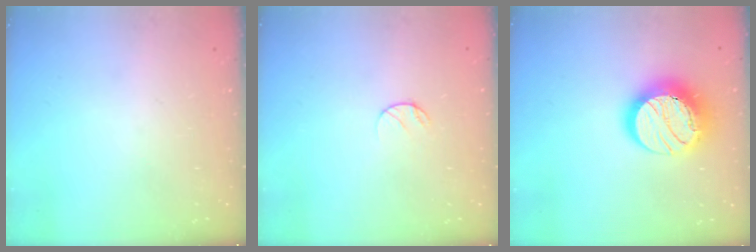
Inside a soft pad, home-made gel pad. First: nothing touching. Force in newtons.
{"total": 5.1, "press": 5.1, "slide": 0.4}
{"total": 16.9, "press": 16.9, "slide": 1.4}